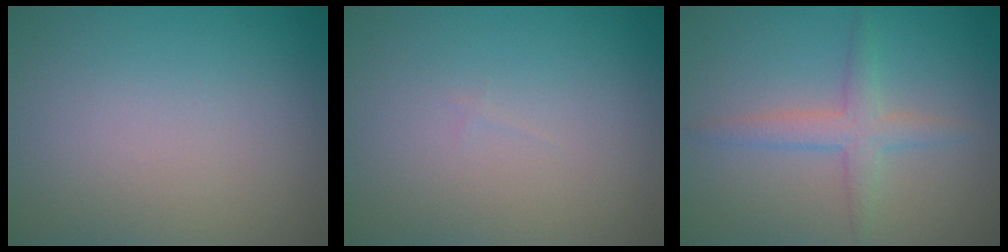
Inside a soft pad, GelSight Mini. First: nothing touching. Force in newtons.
{"total": 0.0}
{"total": 2.6, "press": 2.6, "slide": 0.1}